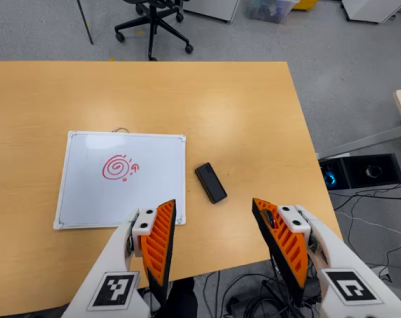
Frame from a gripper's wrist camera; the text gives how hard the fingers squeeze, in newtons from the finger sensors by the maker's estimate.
{"total": 0.0}